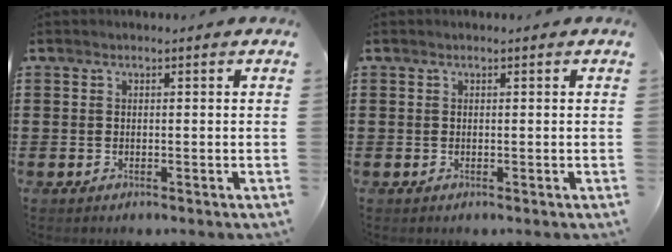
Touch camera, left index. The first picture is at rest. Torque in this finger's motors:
{"motor_torque": [-0.01, 0.01, 0.00, -0.02]}